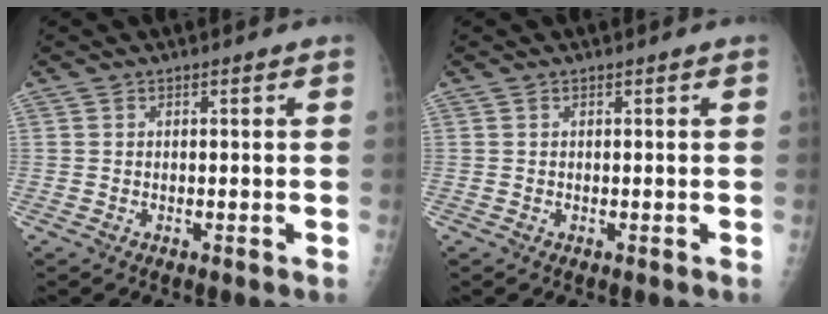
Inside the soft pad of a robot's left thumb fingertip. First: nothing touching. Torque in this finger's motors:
{"motor_torque": [0.02, 0.03, -0.02, -0.02, 0.00]}